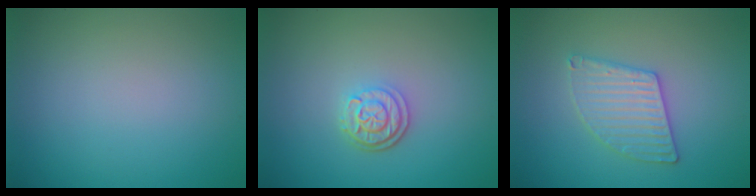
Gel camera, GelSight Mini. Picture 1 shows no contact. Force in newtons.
{"total": 2.8, "press": 2.3, "slide": 1.6}
{"total": 3.0, "press": 3.0, "slide": 0.2}